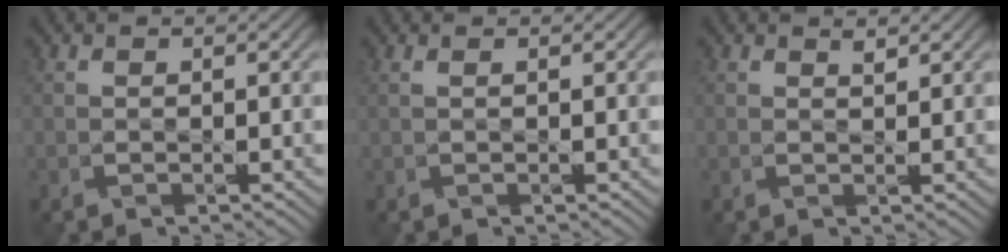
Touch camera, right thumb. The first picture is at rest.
{"total": 0.6, "force": [0.4, -0.4, 0.1], "torque": [-0.009, 0.003, 0.010]}
{"total": 1.0, "force": [0.9, 0.0, 0.5], "torque": [-0.015, 0.000, 0.019]}